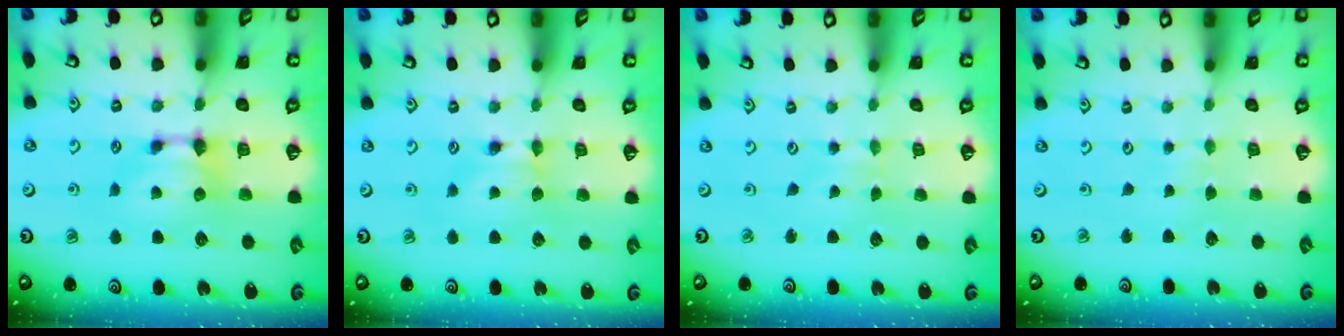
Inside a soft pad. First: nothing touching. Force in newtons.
{"total": 0.0}
{"total": 3.5, "press": 3.5, "slide": 0.1}
{"total": 4.5, "press": 4.5, "slide": 0.1}